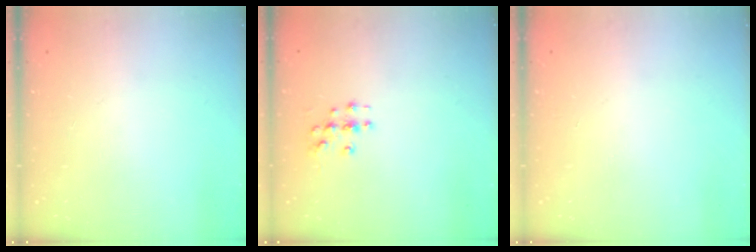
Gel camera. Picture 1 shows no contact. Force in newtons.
{"total": 3.4, "press": 3.4, "slide": 0.2}
{"total": 0.0}